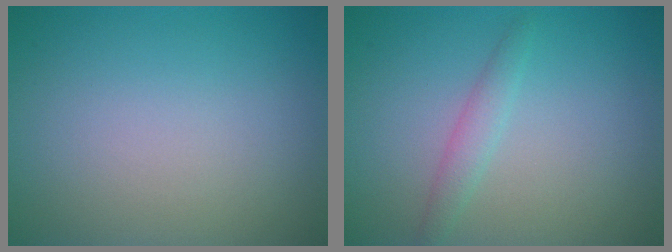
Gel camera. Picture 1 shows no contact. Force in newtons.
{"total": 1.5, "press": 1.5, "slide": 0.1}